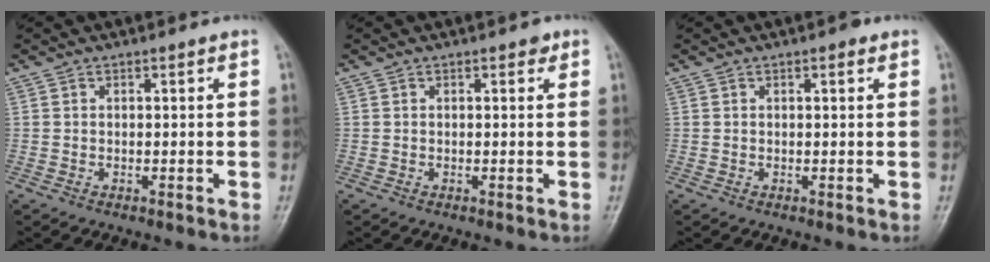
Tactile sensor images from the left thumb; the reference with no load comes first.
{"total": 0.9, "force": [0.5, 0.6, 0.4], "torque": [0.004, -0.001, 0.002]}
{"total": 1.0, "force": [0.5, 0.4, 0.7], "torque": [-0.006, 0.001, 0.004]}